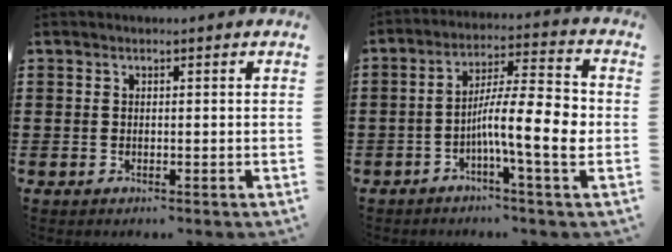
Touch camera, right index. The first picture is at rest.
{"total": 10.7, "force": [-2.1, 1.9, 10.3], "torque": [-0.183, 0.005, -0.037]}